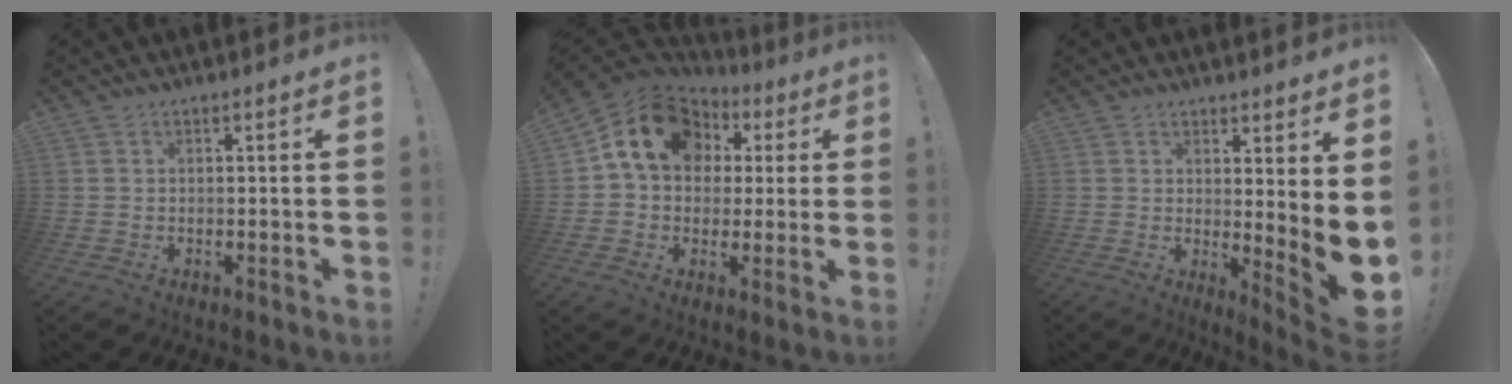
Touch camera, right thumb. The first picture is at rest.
{"total": 16.9, "force": [5.9, 12.5, 9.7], "torque": [-0.144, -0.013, 0.111]}
{"total": 5.7, "force": [0.8, -0.4, 5.7], "torque": [-0.069, -0.043, 0.011]}